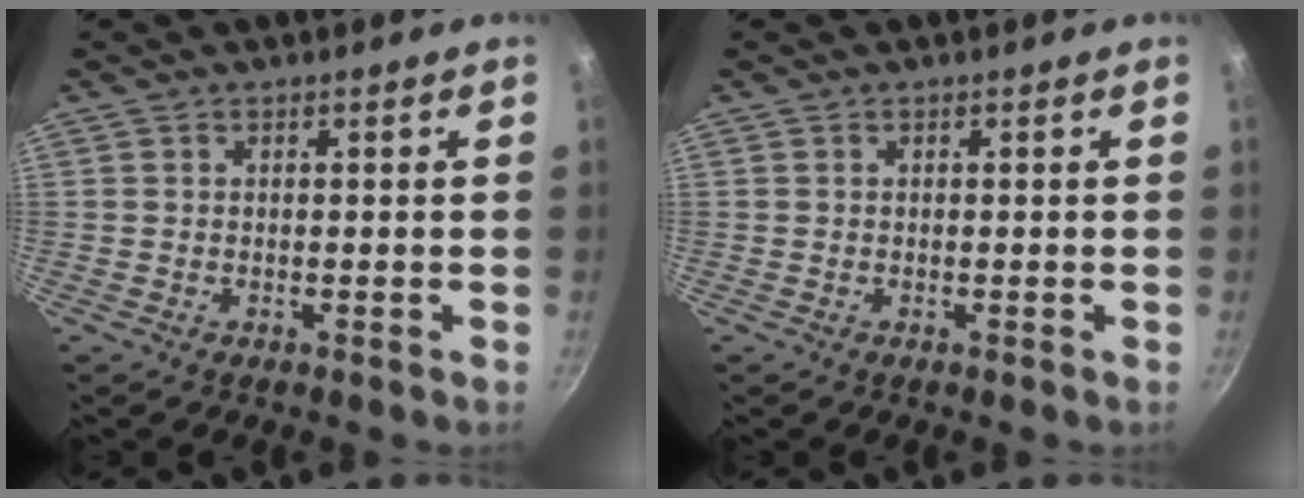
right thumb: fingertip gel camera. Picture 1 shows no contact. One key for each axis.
{"total": 0.0}